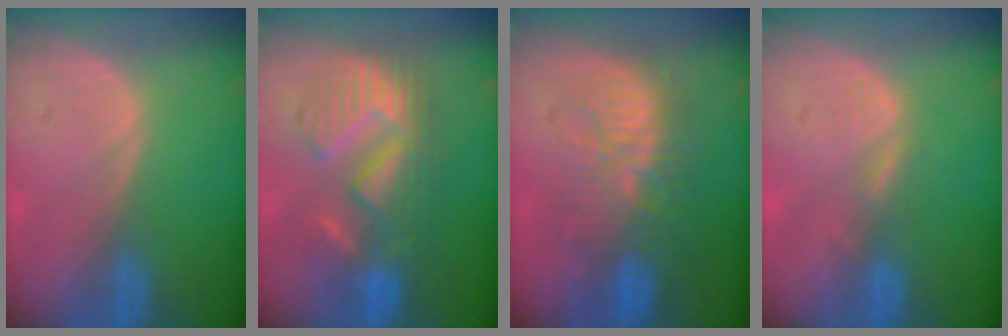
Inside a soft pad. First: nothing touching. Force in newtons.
{"total": 9.6, "press": 9.6, "slide": 0.3}
{"total": 10.0, "press": 9.5, "slide": 3.0}
{"total": 1.6, "press": 1.6, "slide": 0.2}